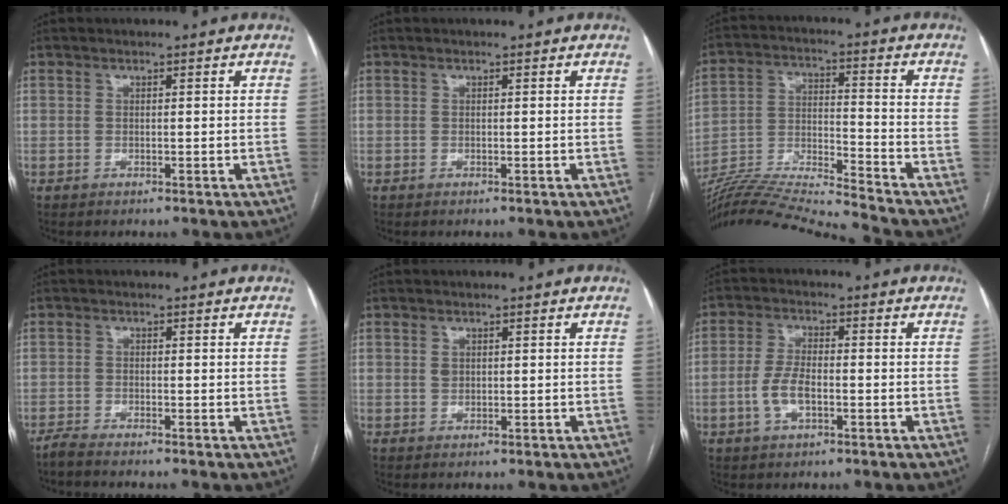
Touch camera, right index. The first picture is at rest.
{"total": 0.0}
{"total": 17.8, "force": [-16.7, -2.7, 5.5], "torque": [-0.096, 0.002, -0.288]}
{"total": 2.2, "force": [-2.0, -0.5, 0.7], "torque": [-0.016, -0.003, -0.038]}
{"total": 1.1, "force": [0.5, 0.8, 0.5], "torque": [-0.013, 0.002, 0.011]}
{"total": 5.0, "force": [-1.3, 2.1, 4.4], "torque": [-0.099, 0.006, -0.025]}